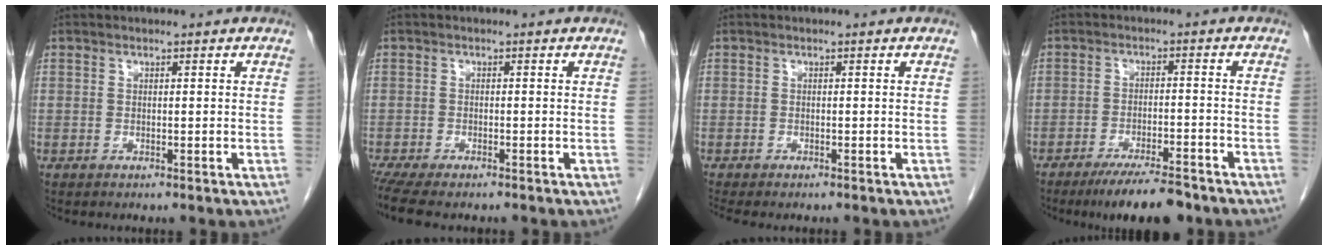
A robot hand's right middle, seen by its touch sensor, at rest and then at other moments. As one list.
[{"total": 7.2, "force": [-6.0, 1.7, 3.7], "torque": [-0.055, -0.009, -0.093]}, {"total": 2.9, "force": [-2.5, 0.6, 1.3], "torque": [-0.012, -0.006, -0.033]}, {"total": 8.7, "force": [-6.9, 1.7, 5.0], "torque": [-0.073, -0.015, -0.112]}]